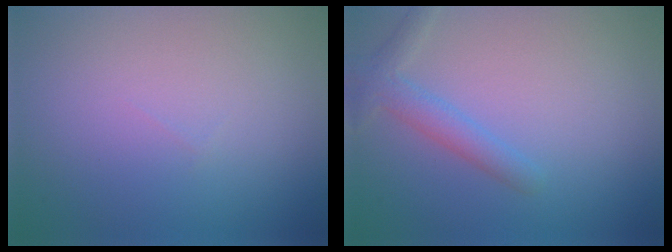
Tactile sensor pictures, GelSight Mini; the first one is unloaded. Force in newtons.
{"total": 2.5, "press": 2.5, "slide": 0.2}